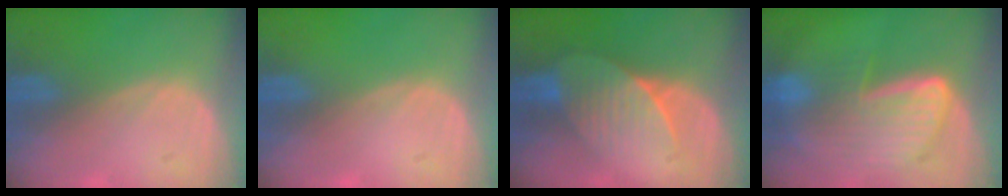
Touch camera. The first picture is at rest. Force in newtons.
{"total": 0.0}
{"total": 7.0, "press": 6.6, "slide": 2.3}
{"total": 9.1, "press": 8.0, "slide": 4.5}